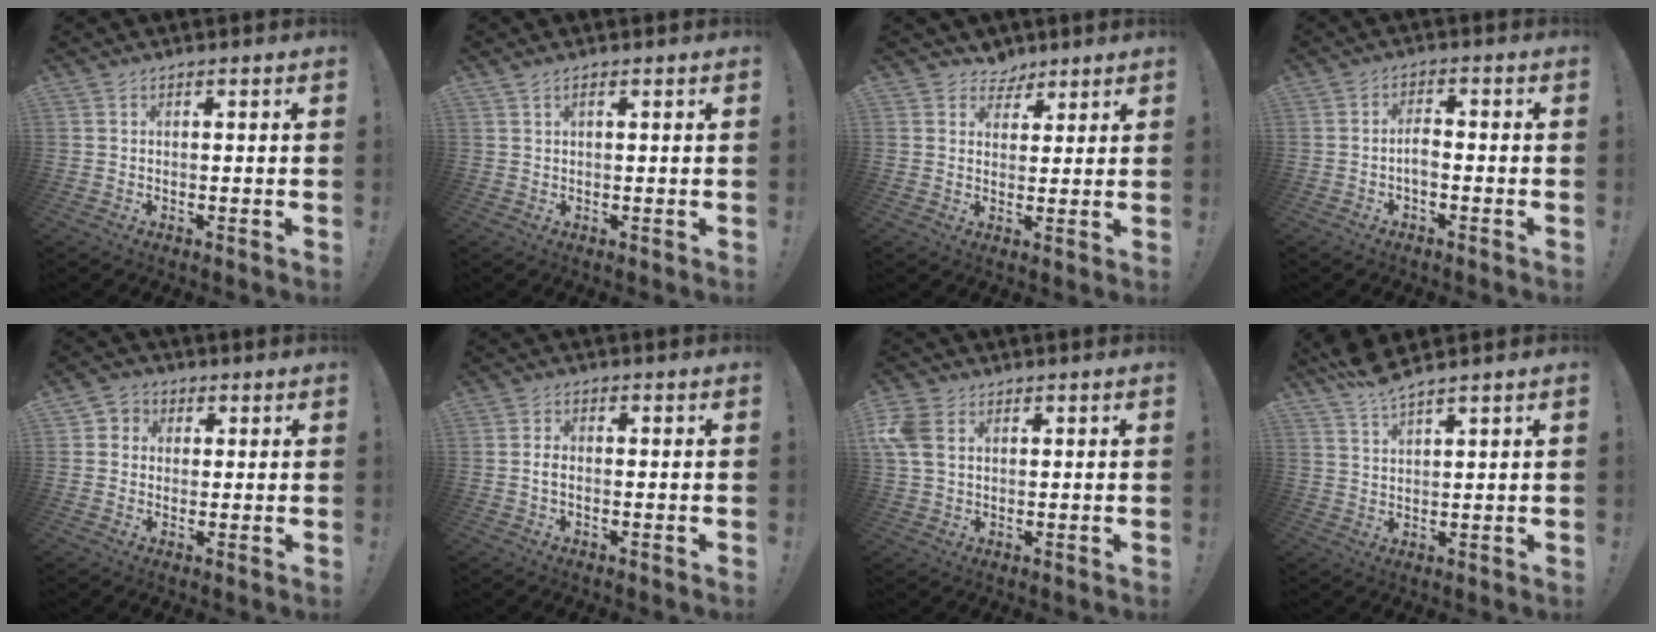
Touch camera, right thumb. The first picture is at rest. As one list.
[{"total": 1.0, "force": [0.6, 0.2, 0.8], "torque": [-0.021, 0.003, 0.011]}, {"total": 5.0, "force": [3.3, 3.7, 0.4], "torque": [0.007, -0.026, 0.062]}, {"total": 3.6, "force": [-1.1, 1.5, 3.1], "torque": [-0.068, -0.002, -0.025]}, {"total": 3.9, "force": [-0.1, 3.8, 1.1], "torque": [-0.012, 0.005, -0.002]}, {"total": 2.1, "force": [-0.6, 0.9, 1.8], "torque": [-0.036, 0.003, -0.013]}, {"total": 7.5, "force": [2.2, 5.3, 4.9], "torque": [-0.107, 0.002, 0.044]}, {"total": 5.2, "force": [4.7, 0.2, 2.2], "torque": [-0.044, -0.026, 0.084]}]